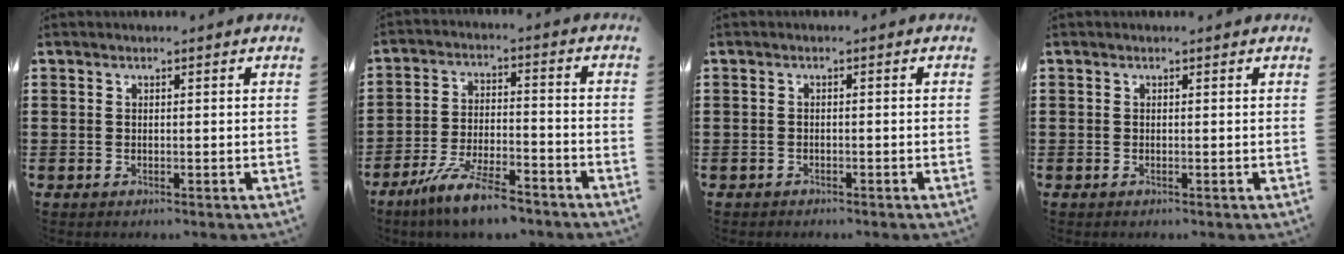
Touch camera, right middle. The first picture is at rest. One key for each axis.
{"total": 8.2, "fx": -6.7, "fy": 1.1, "fz": 4.5, "tx": -0.101, "ty": -0.001, "tz": -0.130}
{"total": 0.5, "fx": -0.5, "fy": 0.2, "fz": 0.0, "tx": -0.002, "ty": 0.000, "tz": -0.011}
{"total": 0.0}